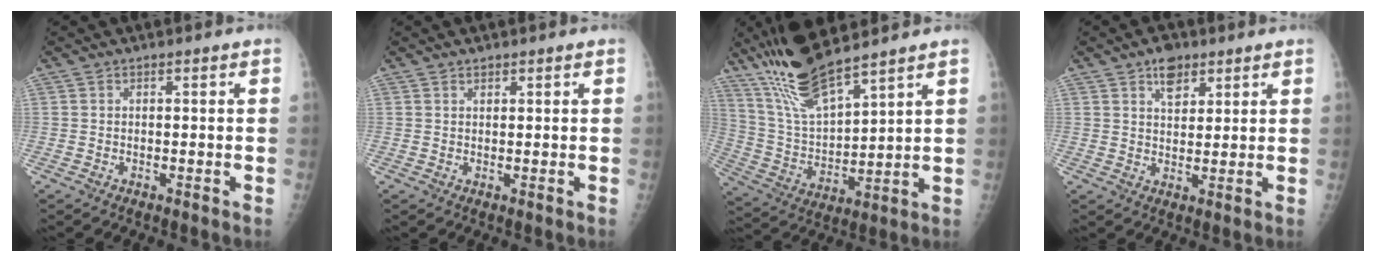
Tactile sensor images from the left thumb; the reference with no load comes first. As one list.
[{"total": 1.0, "force": [0.8, 0.4, 0.3], "torque": [0.002, -0.004, 0.012]}, {"total": 15.0, "force": [11.7, 2.7, 8.9], "torque": [-0.167, -0.052, 0.240]}, {"total": 5.1, "force": [3.1, 3.0, 2.8], "torque": [-0.023, -0.017, 0.049]}]